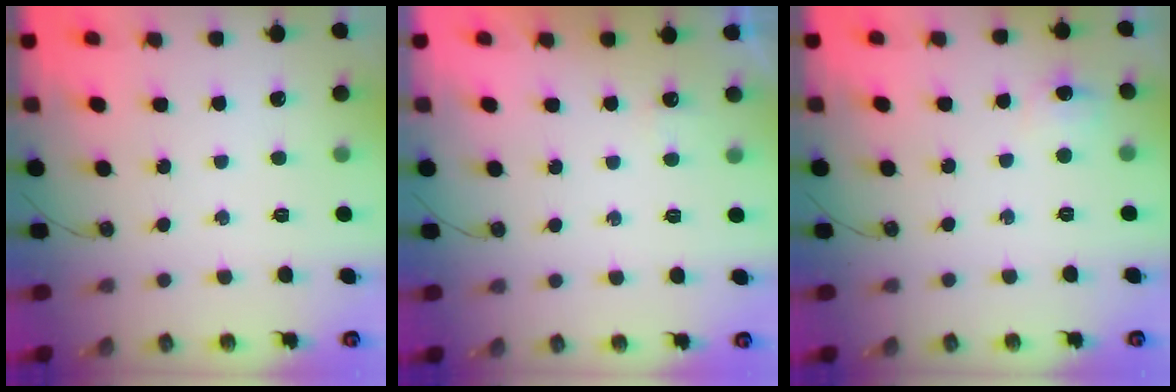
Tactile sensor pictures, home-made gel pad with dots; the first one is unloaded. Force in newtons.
{"total": 2.2, "press": 2.1, "slide": 0.4}
{"total": 6.8, "press": 6.8, "slide": 0.8}